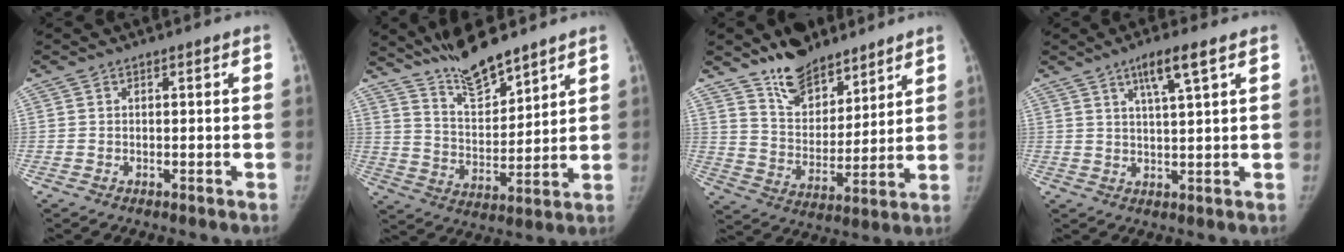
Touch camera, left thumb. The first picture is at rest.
{"total": 12.0, "force": [10.1, 2.7, 5.8], "torque": [-0.080, -0.068, 0.189]}
{"total": 13.9, "force": [10.7, 6.7, 5.7], "torque": [-0.054, -0.072, 0.190]}
{"total": 6.2, "force": [3.4, 0.4, 5.2], "torque": [-0.098, -0.013, 0.063]}